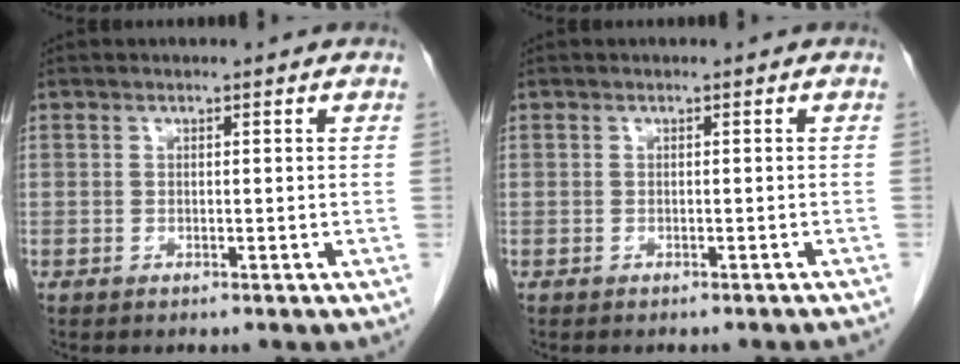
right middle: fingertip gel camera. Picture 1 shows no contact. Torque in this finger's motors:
{"motor_torque": [0.05, -0.01, -0.01, 0.00]}